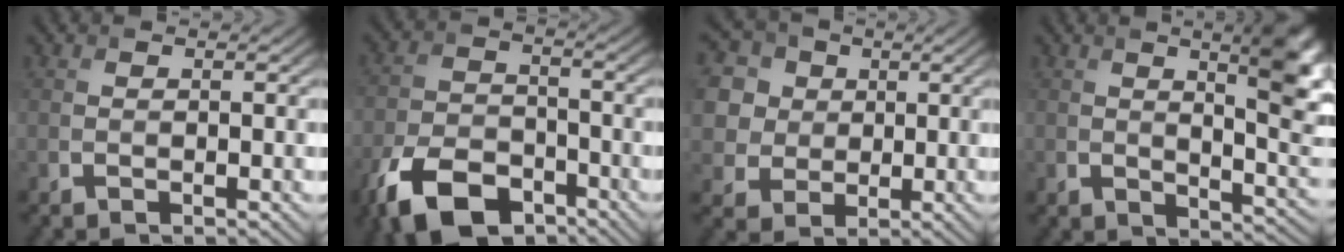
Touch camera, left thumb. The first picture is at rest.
{"total": 10.7, "force": [-7.1, 5.5, 5.8], "torque": [-0.125, -0.017, -0.140]}
{"total": 11.0, "force": [3.9, 9.2, 4.7], "torque": [-0.160, 0.020, 0.077]}
{"total": 8.9, "force": [2.8, 3.2, 7.9], "torque": [-0.112, -0.004, 0.047]}